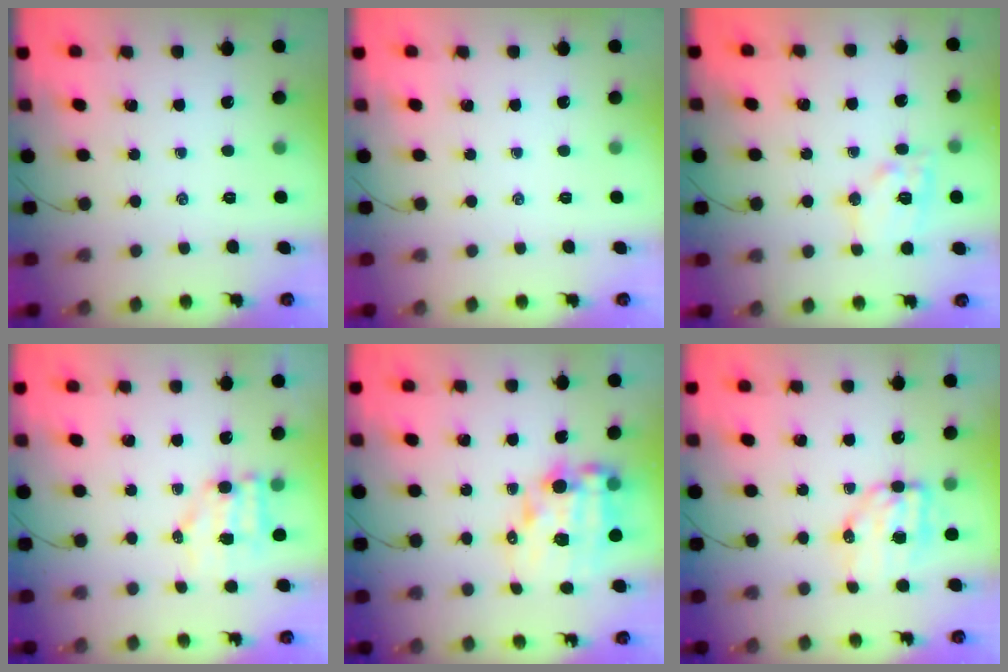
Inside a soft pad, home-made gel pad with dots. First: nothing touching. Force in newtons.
{"total": 0.0}
{"total": 12.2, "press": 12.2, "slide": 1.2}
{"total": 6.2, "press": 6.1, "slide": 0.9}
{"total": 13.2, "press": 12.9, "slide": 3.1}
{"total": 7.9, "press": 7.8, "slide": 1.3}